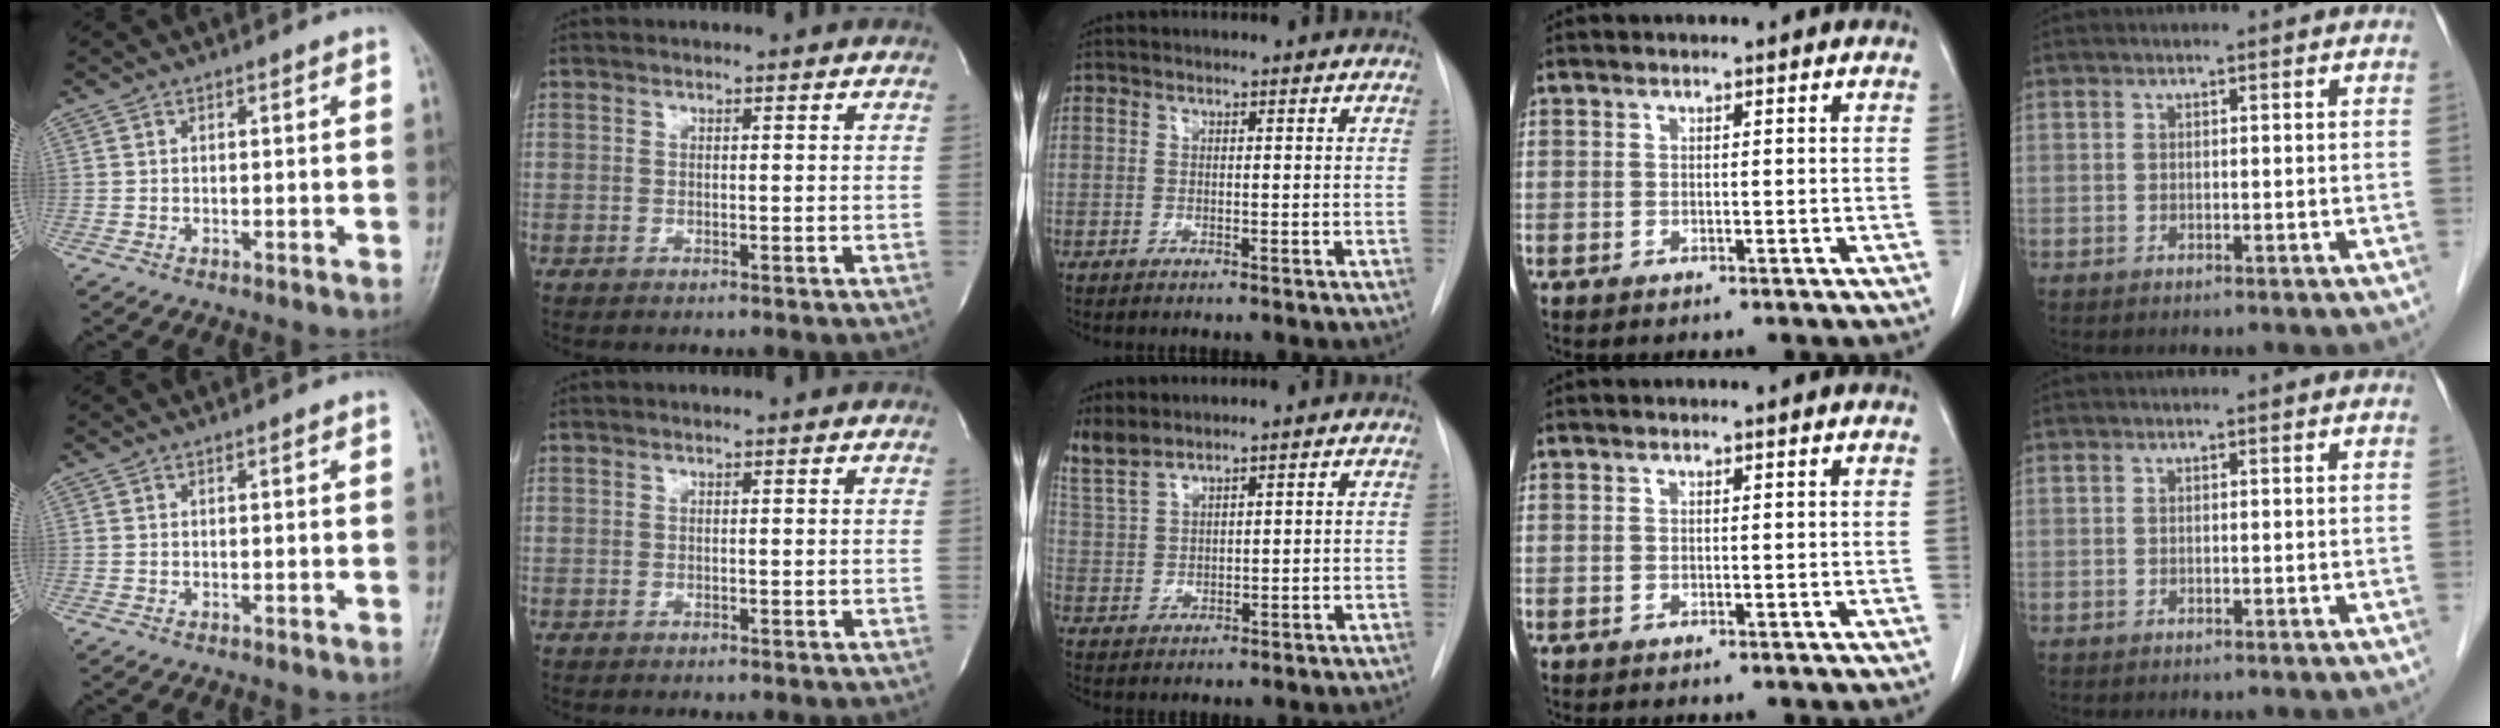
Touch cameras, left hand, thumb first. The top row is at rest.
{"middle": {"total": 5.3, "force": [4.9, 1.0, 1.7], "torque": [-0.052, 0.011, 0.115]}}